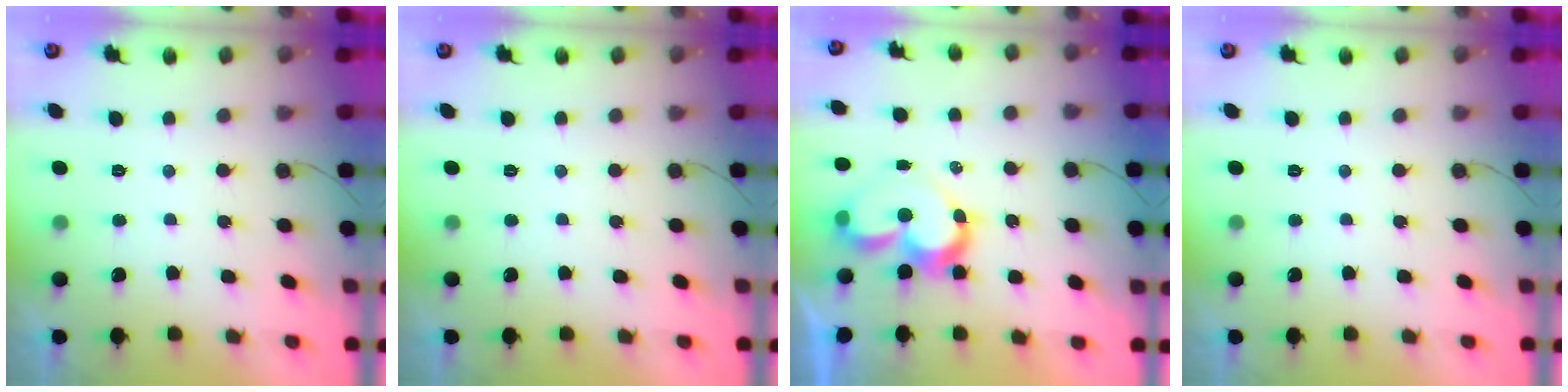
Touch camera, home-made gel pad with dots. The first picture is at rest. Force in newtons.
{"total": 0.0}
{"total": 10.0, "press": 10.0, "slide": 0.9}
{"total": 0.0}